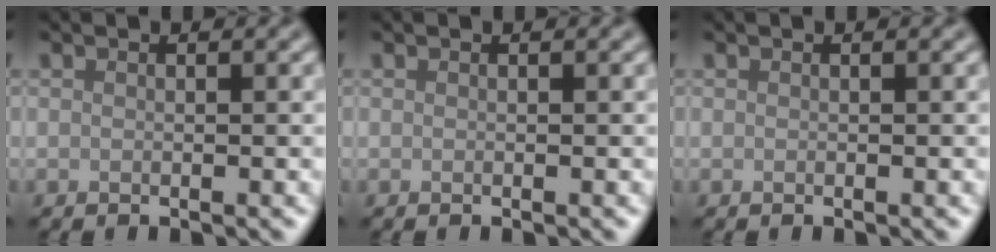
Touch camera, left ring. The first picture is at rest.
{"total": 0.0}
{"total": 0.0}